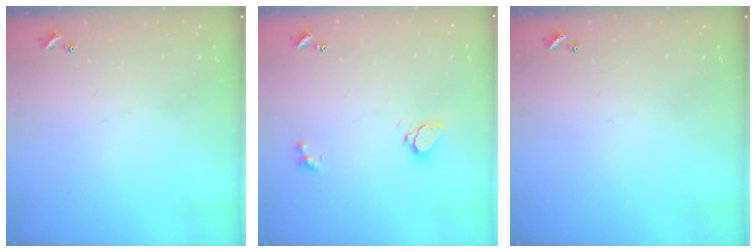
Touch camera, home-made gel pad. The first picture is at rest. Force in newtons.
{"total": 1.6, "press": 1.5, "slide": 0.5}
{"total": 0.0}